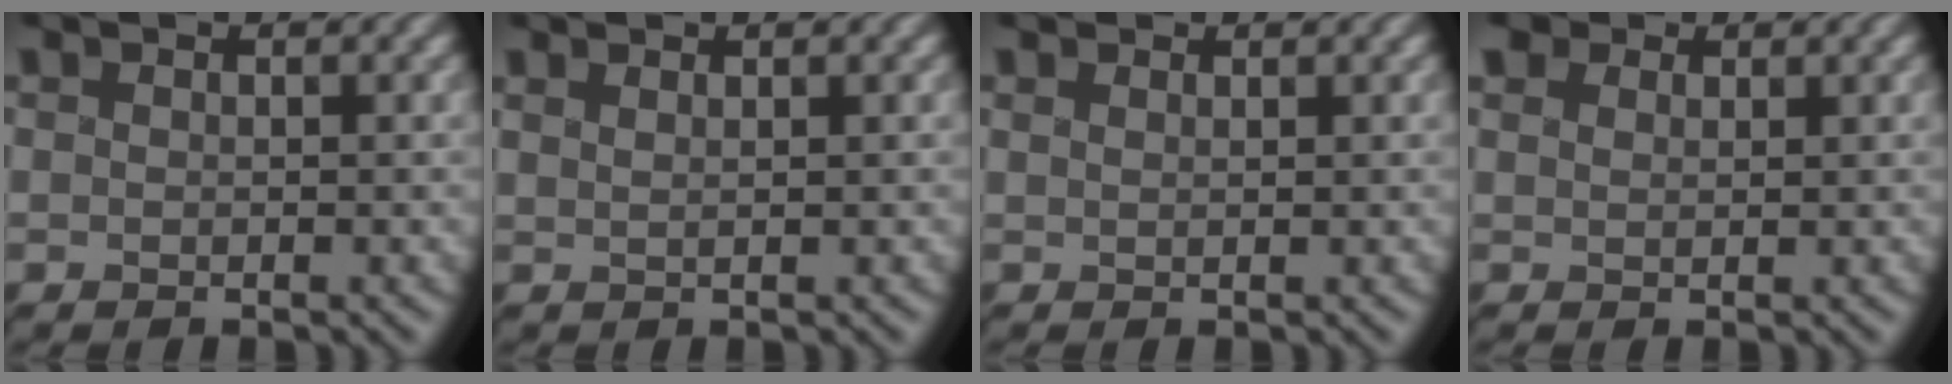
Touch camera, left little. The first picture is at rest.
{"total": 1.7, "force": [1.0, 0.6, 1.2], "torque": [-0.001, 0.006, -0.005]}
{"total": 1.5, "force": [1.4, 0.4, 0.4], "torque": [-0.011, -0.001, 0.029]}
{"total": 2.9, "force": [2.0, 1.8, 1.1], "torque": [-0.036, 0.005, 0.030]}